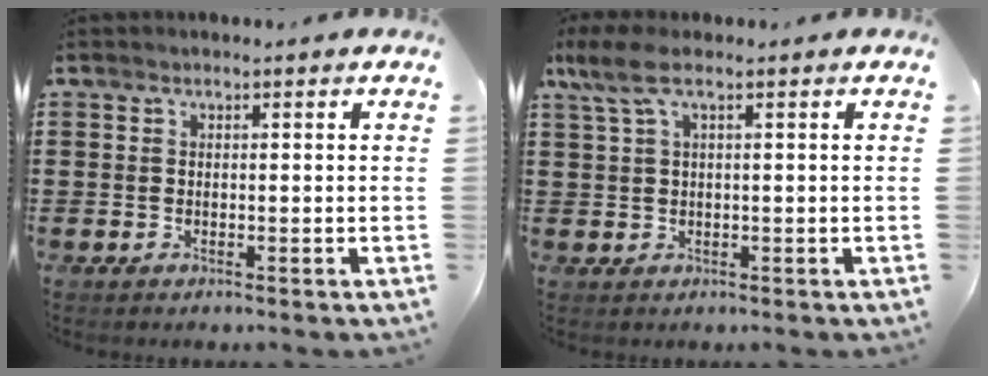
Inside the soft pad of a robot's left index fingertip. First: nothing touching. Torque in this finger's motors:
{"motor_torque": [0.45, -0.40, 0.16, 0.09]}